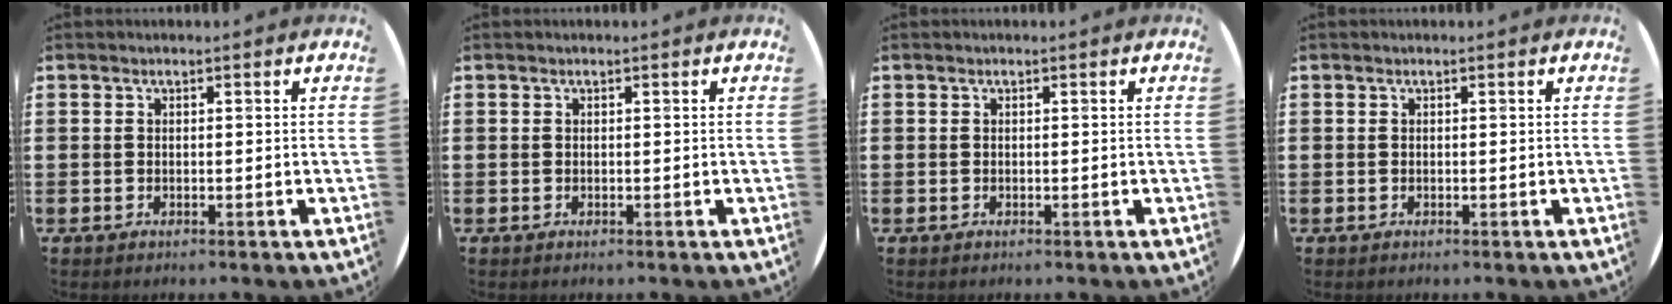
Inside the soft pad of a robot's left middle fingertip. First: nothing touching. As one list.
[{"total": 0.0}, {"total": 0.0}, {"total": 0.0}]